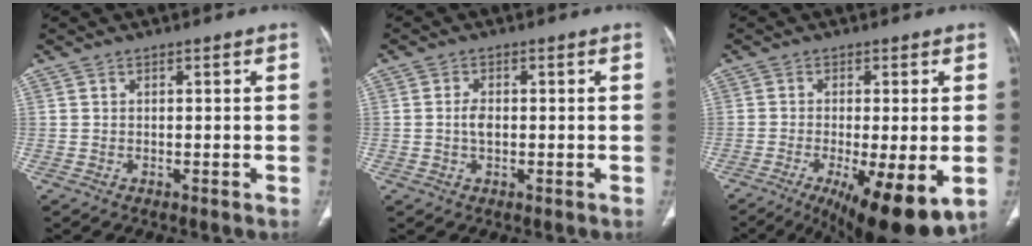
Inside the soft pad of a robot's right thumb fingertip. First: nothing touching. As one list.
[{"total": 2.5, "force": [-0.2, 1.4, 2.0], "torque": [-0.042, 0.004, -0.005]}, {"total": 14.2, "force": [-5.3, 3.7, 12.6], "torque": [-0.172, -0.021, -0.075]}]